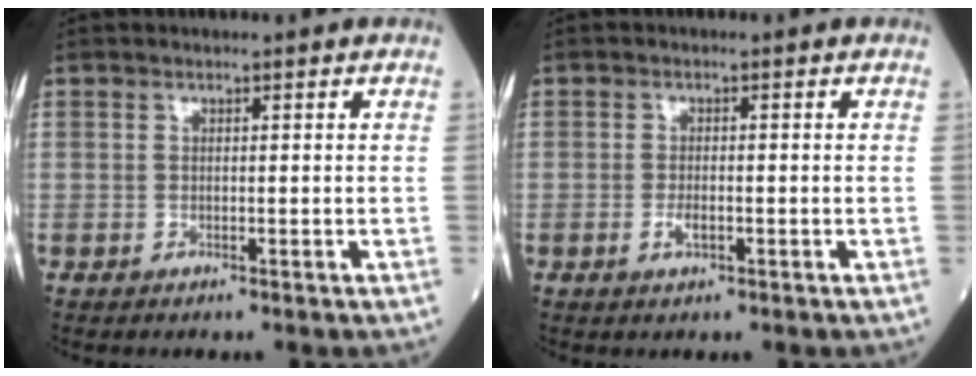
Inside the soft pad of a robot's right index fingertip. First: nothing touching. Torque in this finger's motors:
{"motor_torque": [-0.07, -0.05, 0.14, 0.05]}